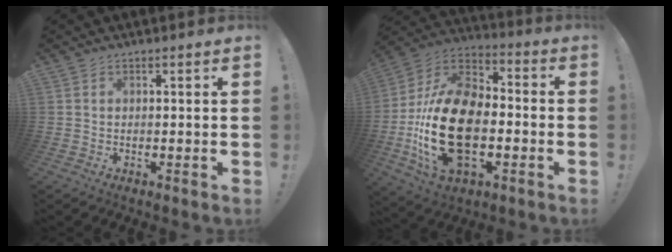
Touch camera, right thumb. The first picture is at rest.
{"total": 26.3, "force": [-5.1, 16.2, 20.0], "torque": [-0.399, 0.029, -0.078]}